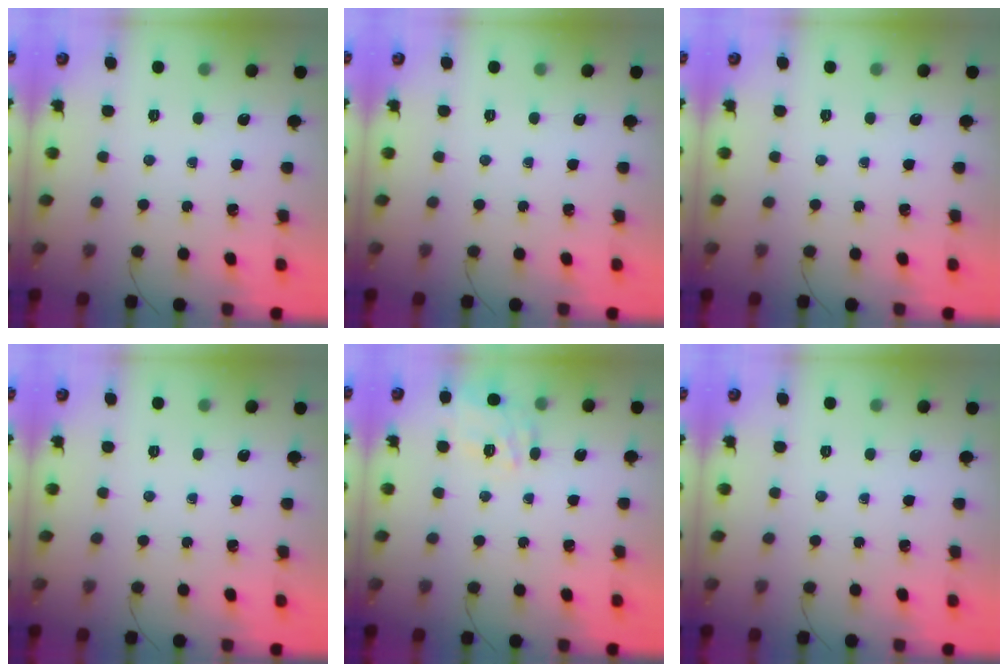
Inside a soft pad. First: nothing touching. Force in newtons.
{"total": 0.0}
{"total": 0.0}
{"total": 0.0}
{"total": 14.5, "press": 14.4, "slide": 1.7}
{"total": 0.0}